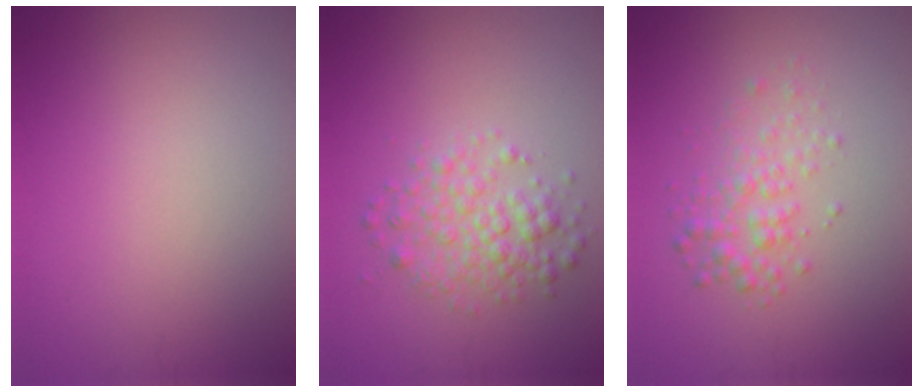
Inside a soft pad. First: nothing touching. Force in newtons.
{"total": 3.1, "press": 3.1, "slide": 0.1}
{"total": 2.3, "press": 2.3, "slide": 0.1}